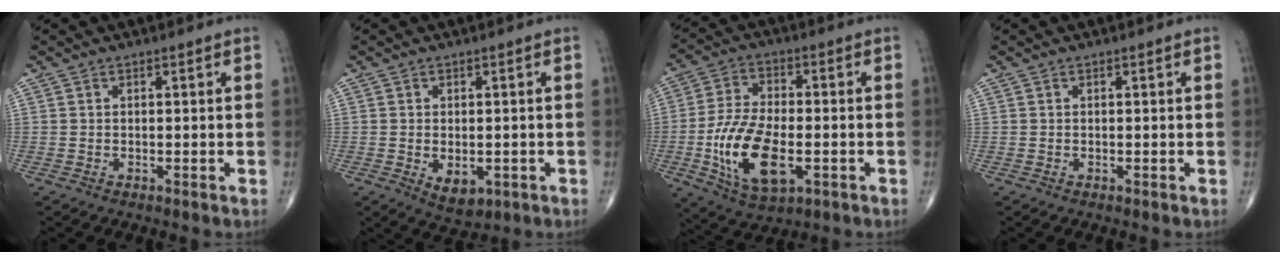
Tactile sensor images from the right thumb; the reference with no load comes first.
{"total": 5.1, "force": [-1.3, 3.1, 3.8], "torque": [-0.047, -0.003, -0.006]}
{"total": 15.4, "force": [-3.7, 7.7, 12.8], "torque": [-0.243, 0.005, -0.059]}
{"total": 0.0}